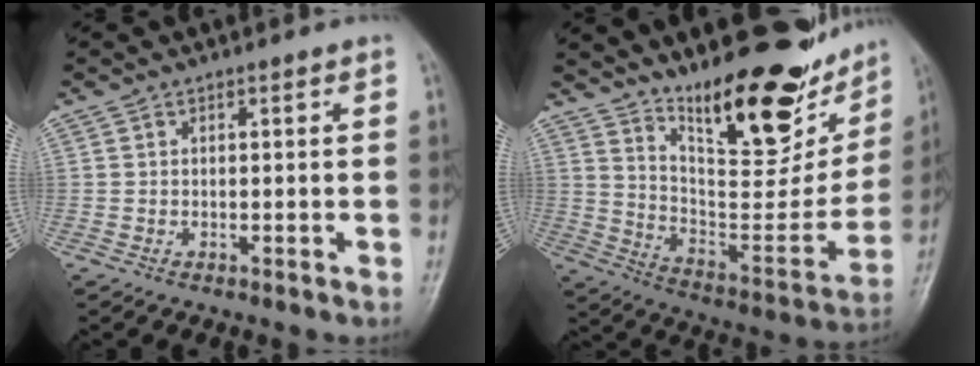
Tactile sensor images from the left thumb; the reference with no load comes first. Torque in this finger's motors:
{"motor_torque": [1.07, -0.47, 1.51, -1.26, 0.32]}